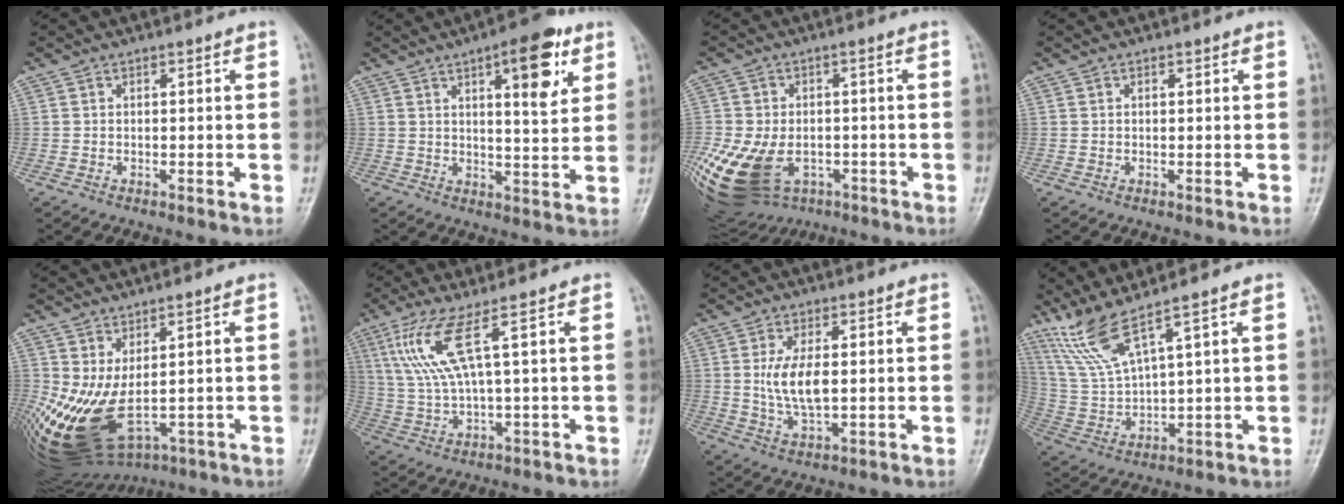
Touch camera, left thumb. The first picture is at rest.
{"total": 11.1, "force": [5.1, 3.7, 9.1], "torque": [-0.107, -0.022, 0.068]}
{"total": 22.4, "force": [-7.9, 15.6, 14.0], "torque": [-0.354, 0.000, -0.116]}
{"total": 0.8, "force": [0.3, 0.5, 0.5], "torque": [-0.009, 0.002, 0.005]}
{"total": 14.2, "force": [-1.0, 7.0, 12.3], "torque": [-0.237, -0.014, 0.015]}
{"total": 8.3, "force": [3.5, 0.5, 7.6], "torque": [-0.191, -0.013, 0.082]}
{"total": 7.8, "force": [0.6, 3.6, 6.9], "torque": [-0.137, -0.007, 0.015]}
{"total": 8.7, "force": [6.5, 0.2, 5.7], "torque": [-0.135, -0.039, 0.152]}